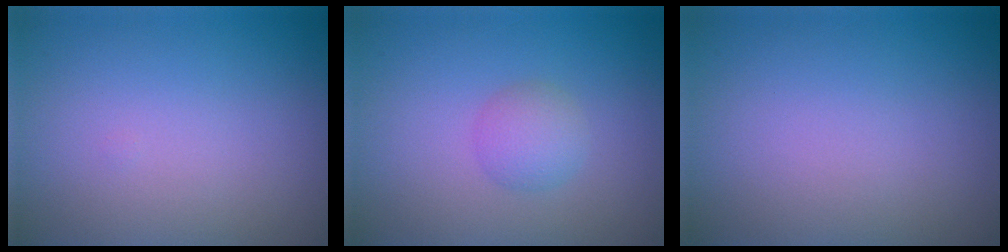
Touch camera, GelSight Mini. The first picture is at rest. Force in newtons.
{"total": 2.0, "press": 2.0, "slide": 0.1}
{"total": 0.0}